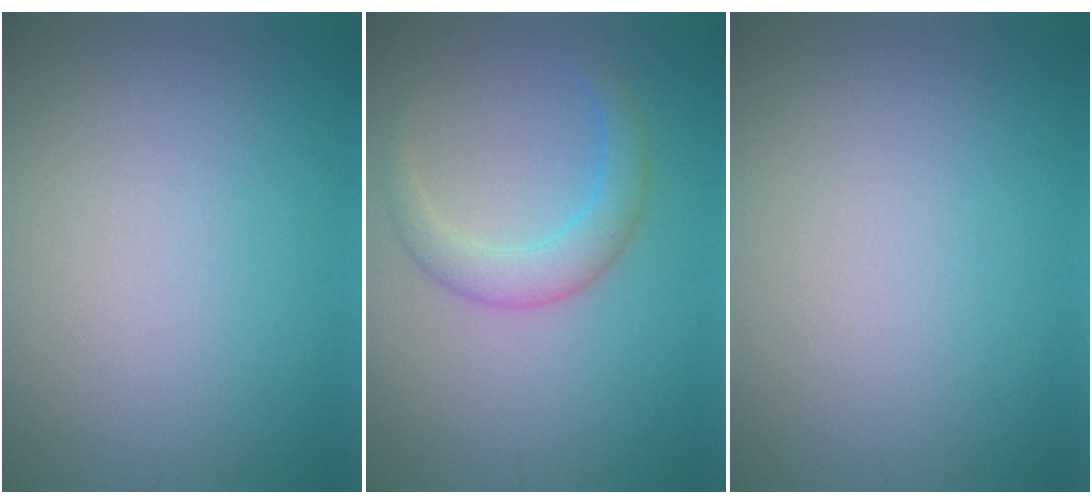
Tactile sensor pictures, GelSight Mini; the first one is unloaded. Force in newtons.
{"total": 3.0, "press": 3.0, "slide": 0.1}
{"total": 0.0}